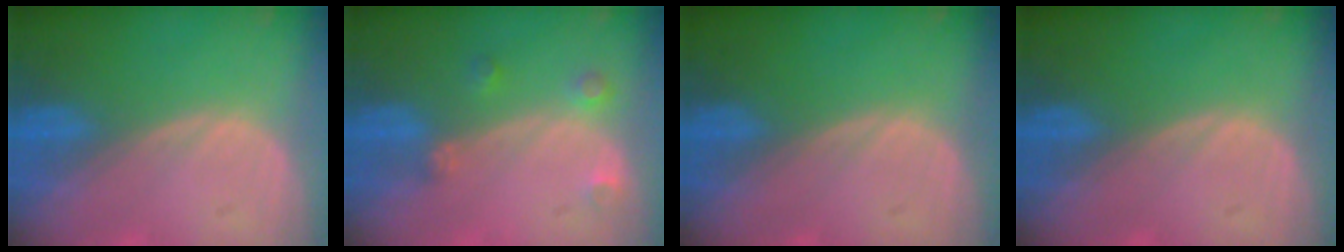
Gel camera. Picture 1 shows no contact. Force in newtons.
{"total": 2.6, "press": 2.5, "slide": 0.5}
{"total": 0.0}
{"total": 0.0}